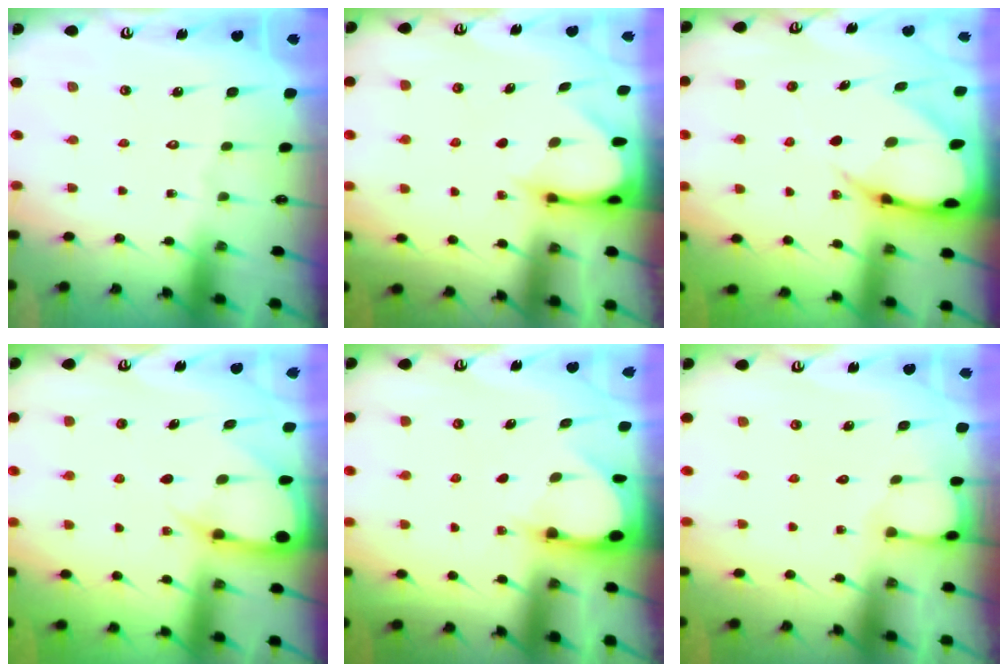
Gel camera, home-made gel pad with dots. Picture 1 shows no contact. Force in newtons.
{"total": 3.3, "press": 3.3, "slide": 0.3}
{"total": 10.0, "press": 10.0, "slide": 1.1}
{"total": 6.0, "press": 5.9, "slide": 0.6}
{"total": 2.9, "press": 2.9, "slide": 0.3}
{"total": 2.1, "press": 2.1, "slide": 0.2}